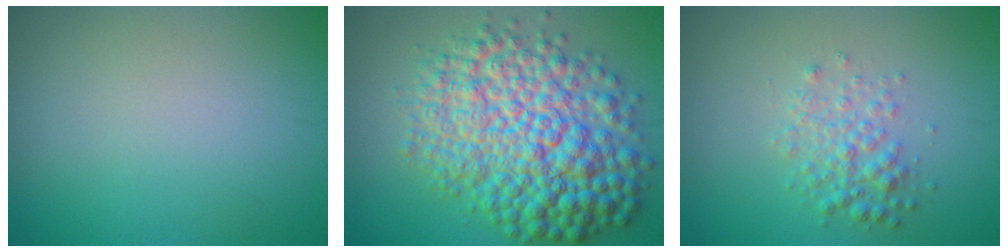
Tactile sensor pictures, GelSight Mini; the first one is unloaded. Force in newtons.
{"total": 11.4, "press": 11.4, "slide": 0.2}
{"total": 2.5, "press": 2.5, "slide": 0.0}